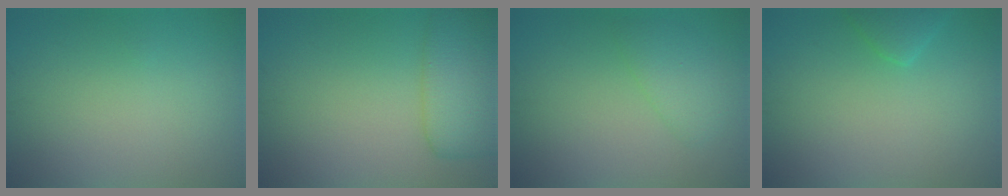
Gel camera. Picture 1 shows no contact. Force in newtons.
{"total": 4.7, "press": 4.7, "slide": 0.2}
{"total": 2.0, "press": 2.0, "slide": 0.2}
{"total": 1.8, "press": 1.8, "slide": 0.1}